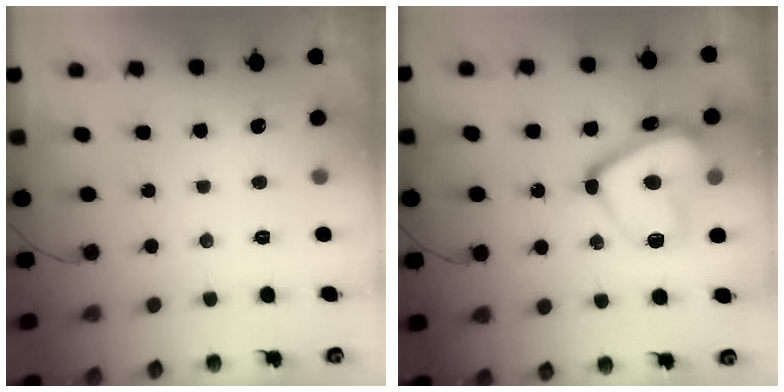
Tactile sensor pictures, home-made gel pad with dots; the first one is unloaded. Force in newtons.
{"total": 18.2, "press": 18.1, "slide": 1.7}